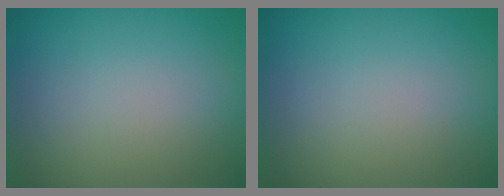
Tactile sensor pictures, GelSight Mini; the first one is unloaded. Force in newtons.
{"total": 0.0}